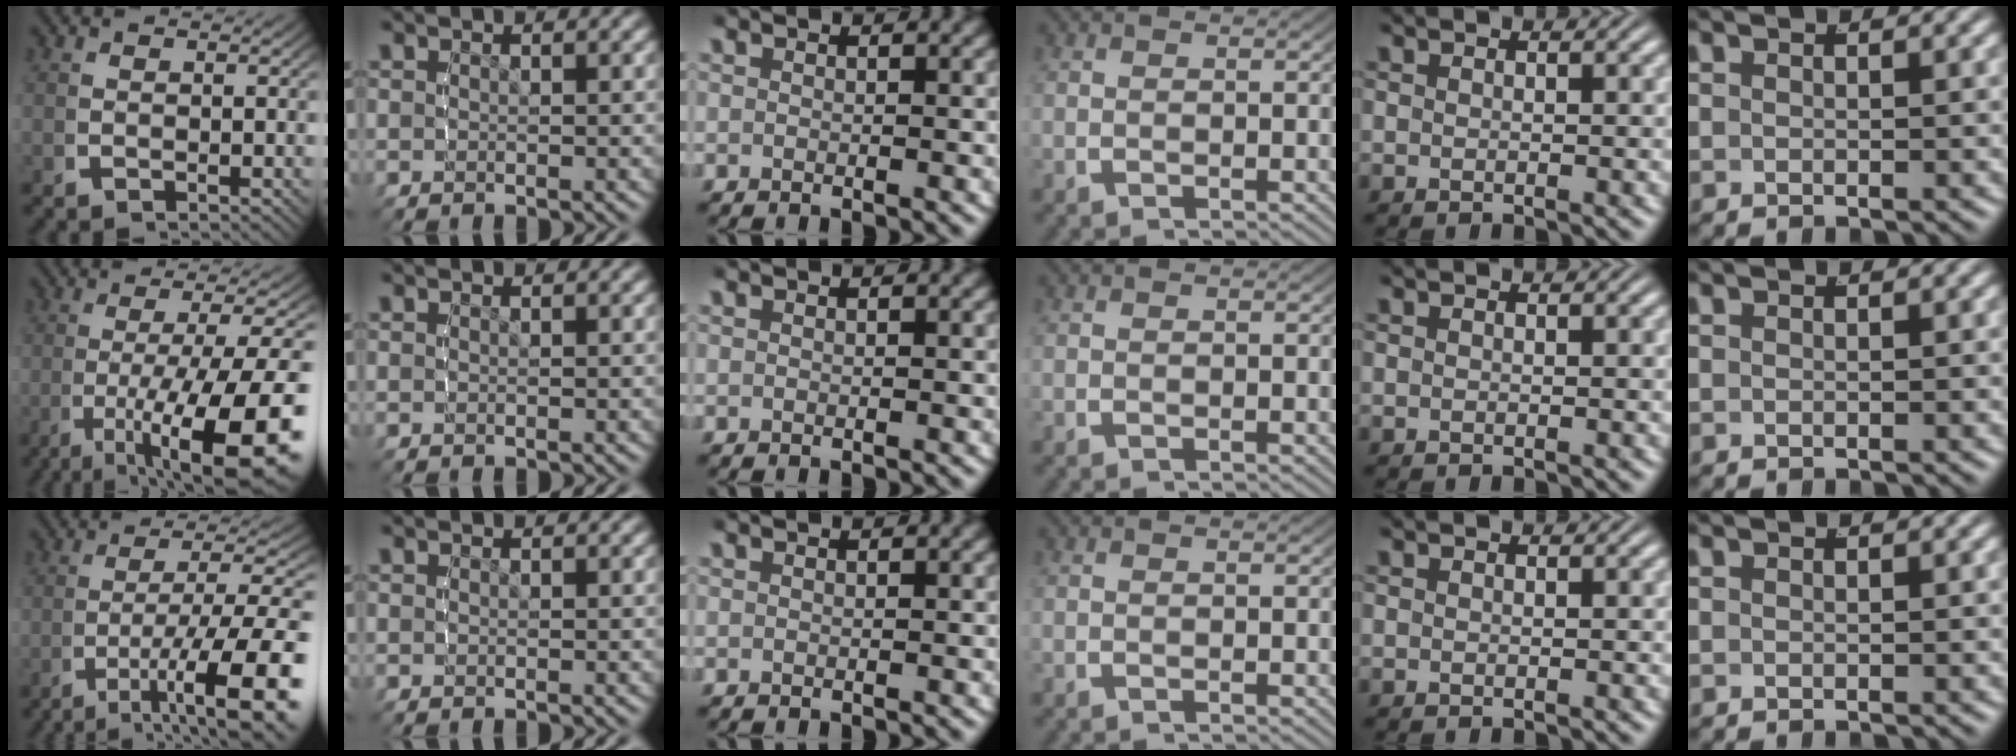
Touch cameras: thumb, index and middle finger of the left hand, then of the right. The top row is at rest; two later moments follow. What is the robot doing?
{"motion": "lift_and_place", "object": "bottle"}